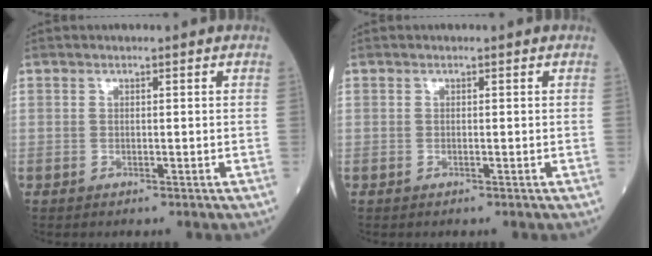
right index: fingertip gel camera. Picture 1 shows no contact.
{"total": 0.0}